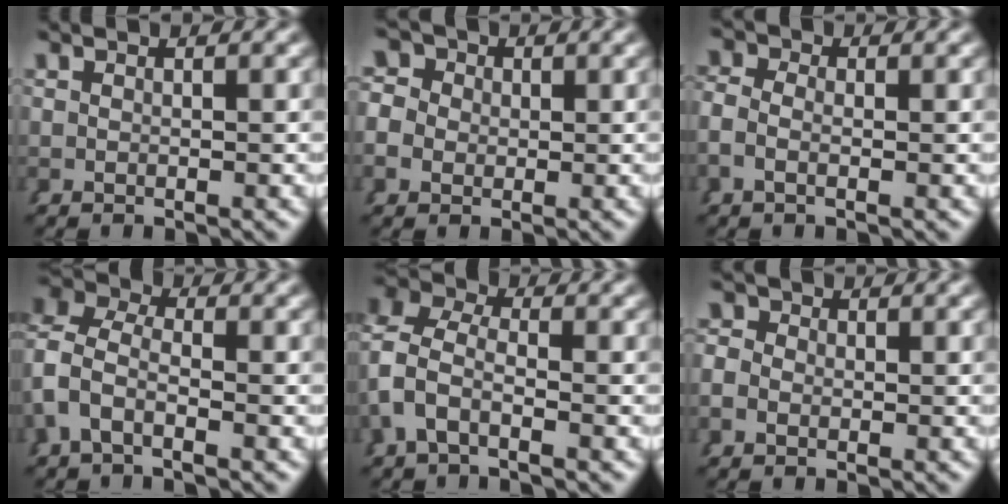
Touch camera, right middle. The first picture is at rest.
{"total": 6.9, "force": [1.5, 6.0, 3.0], "torque": [-0.062, 0.014, 0.005]}
{"total": 2.0, "force": [-0.3, 1.4, 1.4], "torque": [-0.038, -0.004, -0.012]}
{"total": 7.3, "force": [0.2, 6.3, 3.6], "torque": [-0.103, -0.002, -0.013]}
{"total": 6.5, "force": [0.5, 5.5, 3.4], "torque": [-0.097, -0.002, -0.006]}
{"total": 2.6, "force": [0.2, 2.4, 1.0], "torque": [-0.016, 0.007, -0.011]}